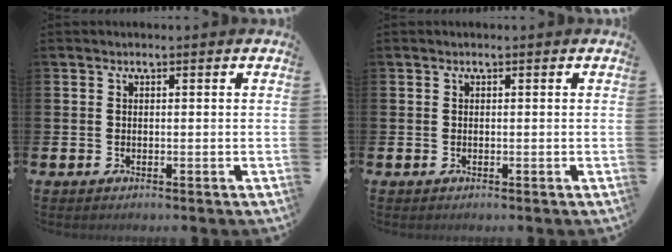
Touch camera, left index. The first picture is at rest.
{"total": 0.0}